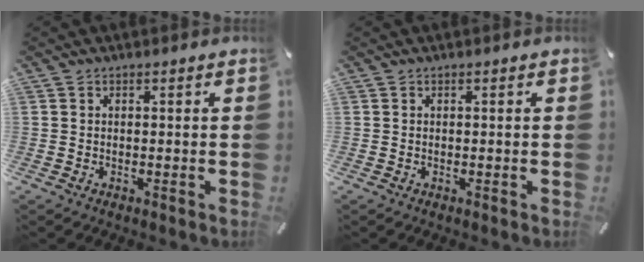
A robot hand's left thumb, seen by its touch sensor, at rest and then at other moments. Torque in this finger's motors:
{"motor_torque": [-0.26, -0.19, 0.00, 0.00, 0.00]}